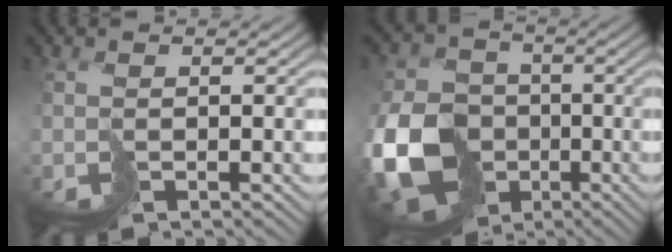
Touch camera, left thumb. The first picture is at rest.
{"total": 14.8, "force": [-4.9, 11.8, 7.5], "torque": [-0.210, -0.050, -0.091]}